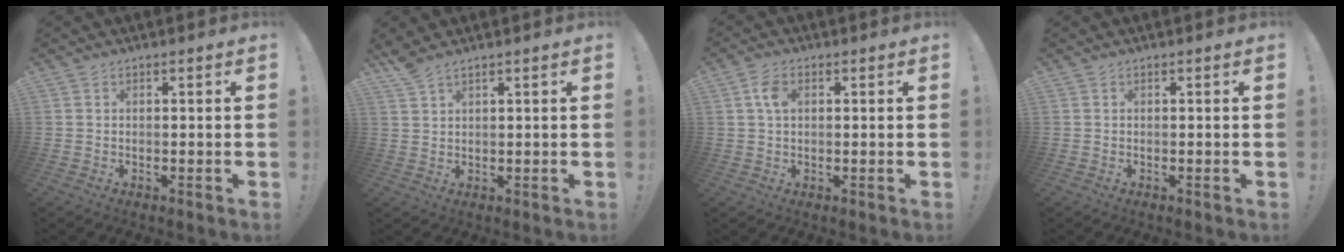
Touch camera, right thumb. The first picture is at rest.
{"total": 3.0, "force": [2.5, 0.0, 1.7], "torque": [-0.043, -0.013, 0.047]}
{"total": 4.3, "force": [1.1, 2.7, 3.1], "torque": [-0.055, 0.006, 0.019]}
{"total": 0.0}